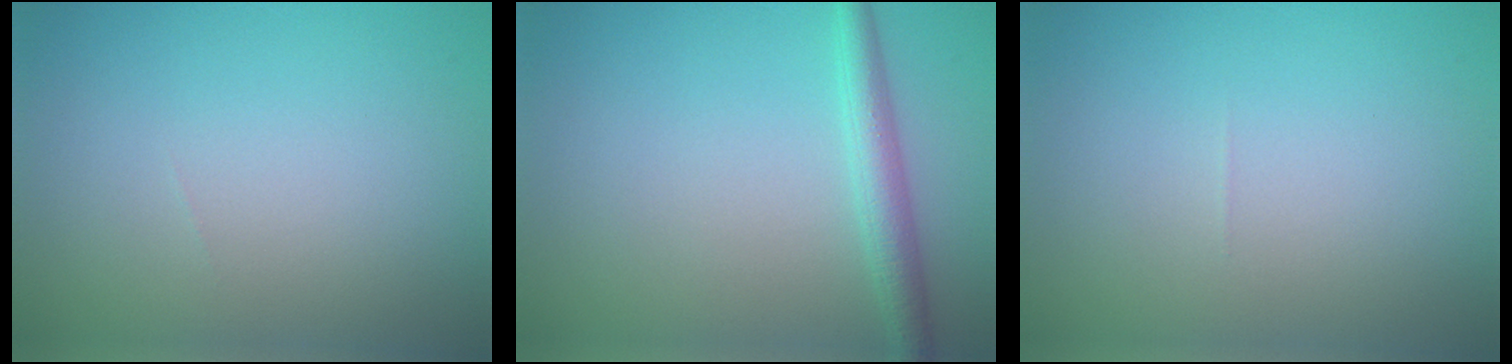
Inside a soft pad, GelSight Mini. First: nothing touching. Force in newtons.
{"total": 2.5, "press": 2.5, "slide": 0.1}
{"total": 0.0}